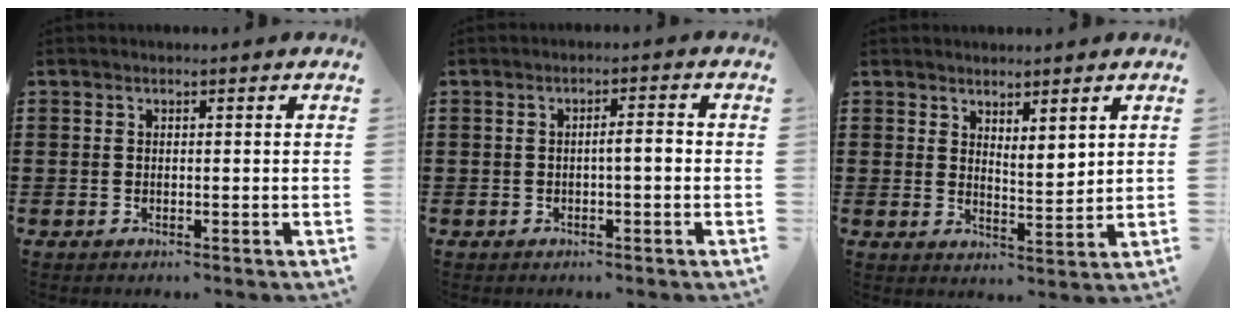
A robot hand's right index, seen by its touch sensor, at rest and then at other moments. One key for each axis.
{"total": 2.0, "fx": -0.5, "fy": 0.2, "fz": 1.9, "tx": -0.034, "ty": 0.000, "tz": -0.009}
{"total": 2.8, "fx": 2.7, "fy": 0.6, "fz": 0.5, "tx": -0.018, "ty": -0.001, "tz": 0.052}